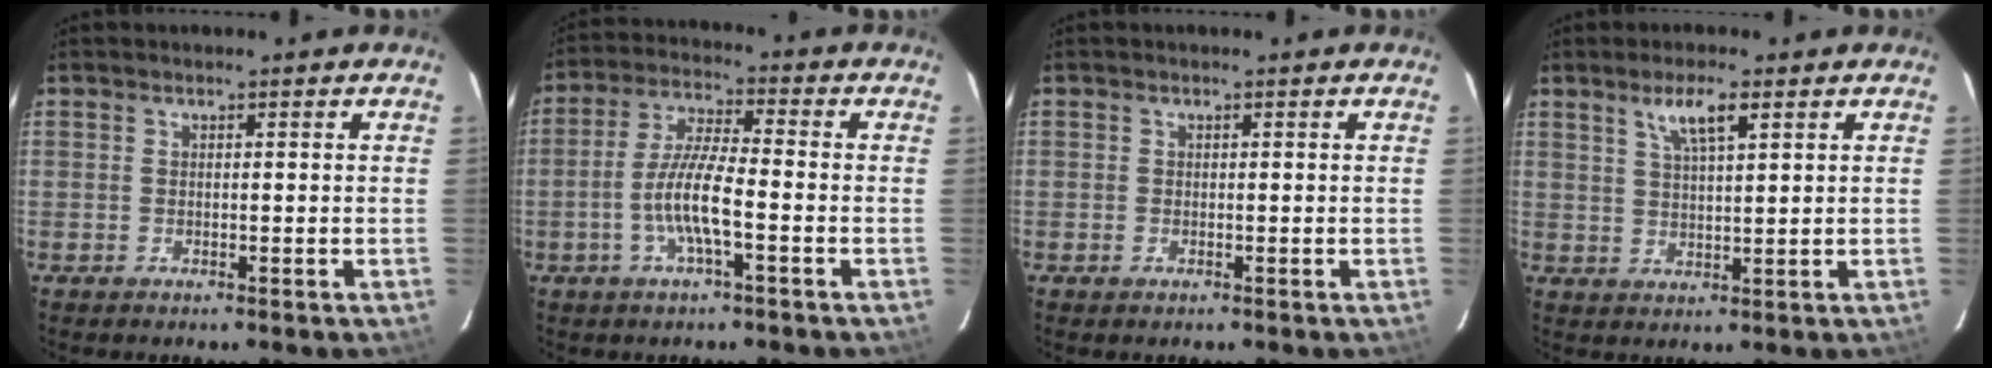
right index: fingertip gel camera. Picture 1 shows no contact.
{"total": 8.4, "force": [-2.9, 1.1, 7.8], "torque": [-0.163, 0.002, -0.056]}
{"total": 0.5, "force": [-0.3, 0.3, 0.3], "torque": [-0.003, -0.001, -0.006]}
{"total": 5.2, "force": [2.9, 0.9, 4.2], "torque": [-0.077, 0.003, 0.053]}